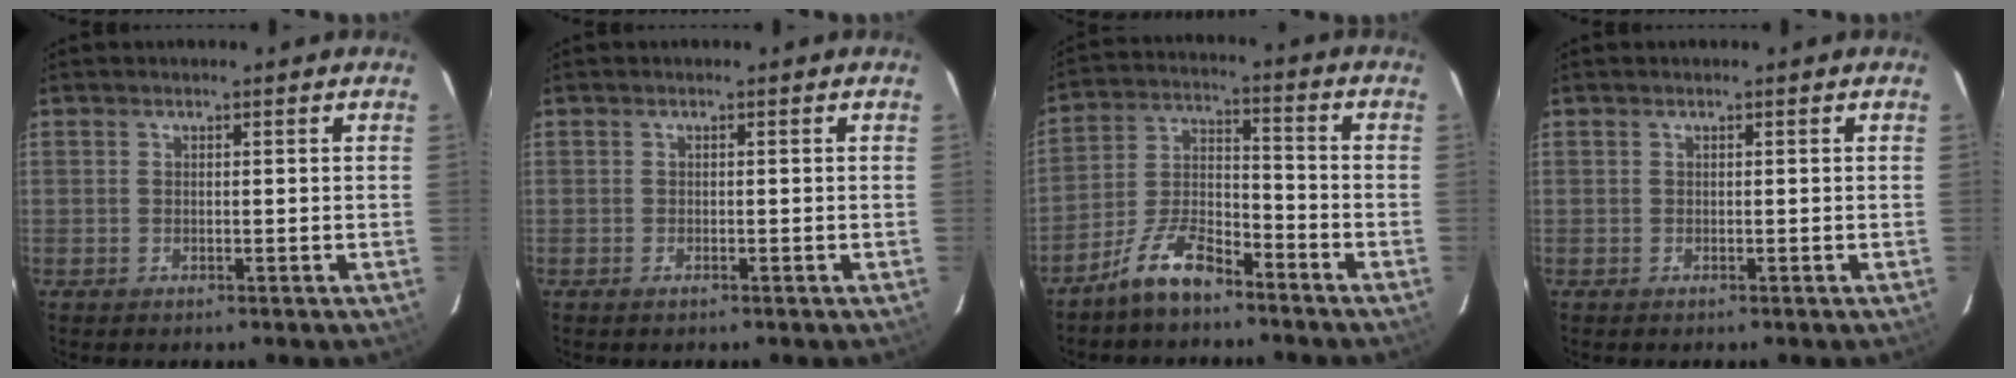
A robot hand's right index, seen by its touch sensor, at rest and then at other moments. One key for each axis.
{"total": 0.6, "fx": -0.4, "fy": 0.2, "fz": 0.3, "tx": -0.007, "ty": -0.001, "tz": -0.008}
{"total": 9.5, "fx": -7.3, "fy": 3.2, "fz": 5.1, "tx": -0.118, "ty": 0.019, "tz": -0.140}
{"total": 0.0}